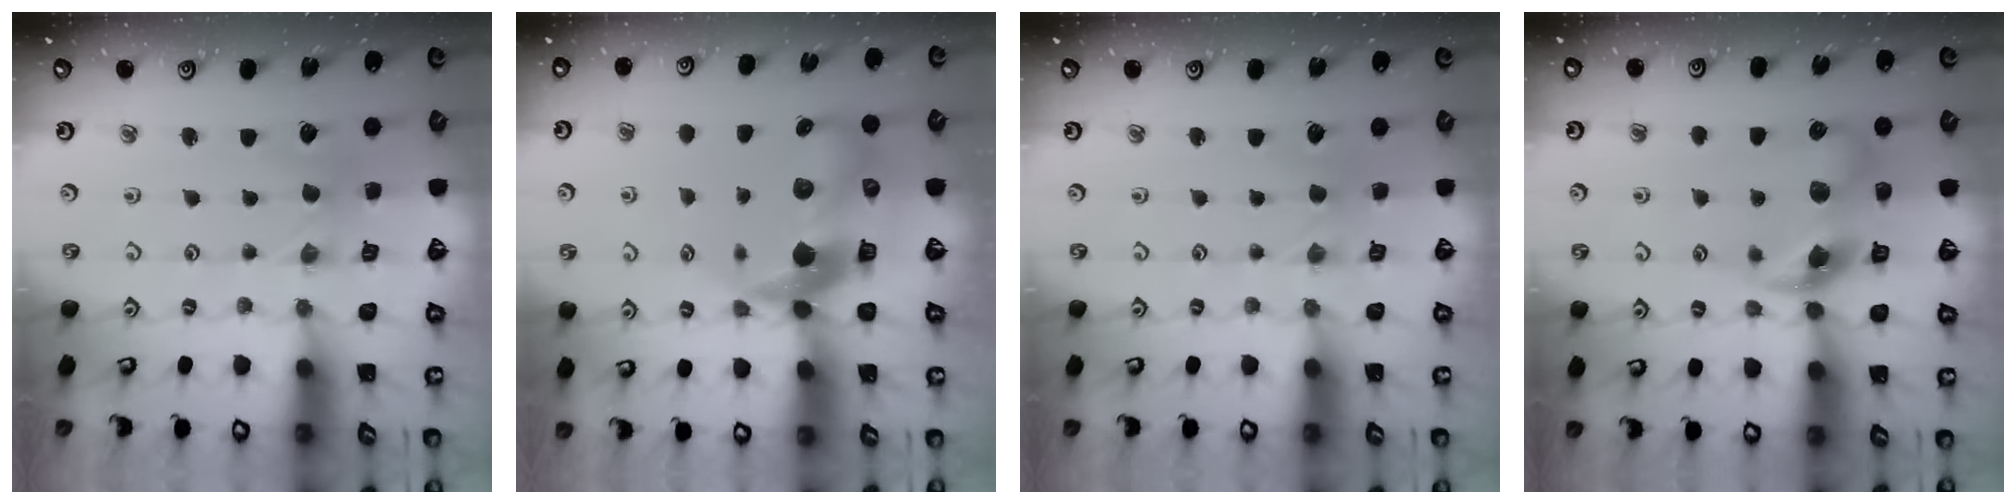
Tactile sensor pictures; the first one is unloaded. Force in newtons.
{"total": 13.9, "press": 13.7, "slide": 2.1}
{"total": 1.2, "press": 1.2, "slide": 0.3}
{"total": 11.2, "press": 11.1, "slide": 1.7}